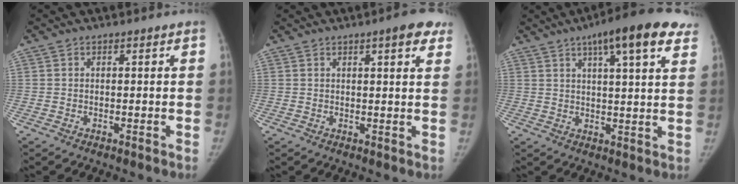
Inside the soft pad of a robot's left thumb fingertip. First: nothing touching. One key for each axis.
{"total": 6.0, "fx": 3.6, "fy": 1.4, "fz": 4.5, "tx": -0.037, "ty": -0.006, "tz": 0.041}
{"total": 16.0, "fx": 9.5, "fy": 3.8, "fz": 12.3, "tx": -0.155, "ty": -0.010, "tz": 0.126}